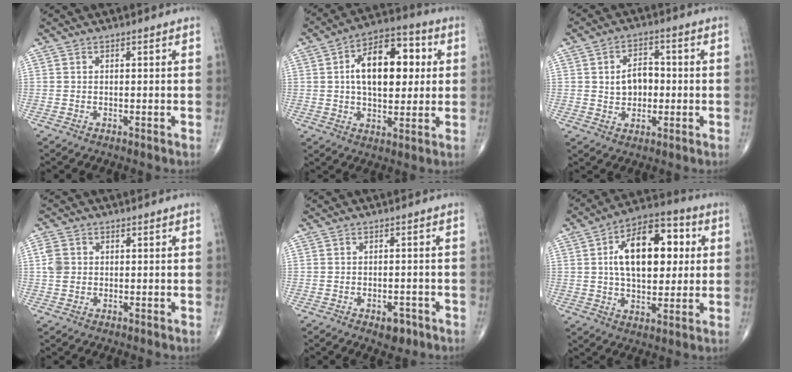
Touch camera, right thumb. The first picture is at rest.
{"total": 16.5, "force": [2.9, 9.2, 13.4], "torque": [-0.179, 0.015, 0.042]}
{"total": 6.9, "force": [0.1, 5.0, 4.8], "torque": [-0.056, 0.012, 0.002]}
{"total": 3.3, "force": [0.4, 2.8, 1.8], "torque": [-0.033, 0.004, 0.006]}
{"total": 3.5, "force": [-1.9, 2.0, 2.1], "torque": [-0.016, 0.007, -0.021]}
{"total": 18.5, "force": [3.6, 10.3, 15.0], "torque": [-0.204, 0.015, 0.053]}